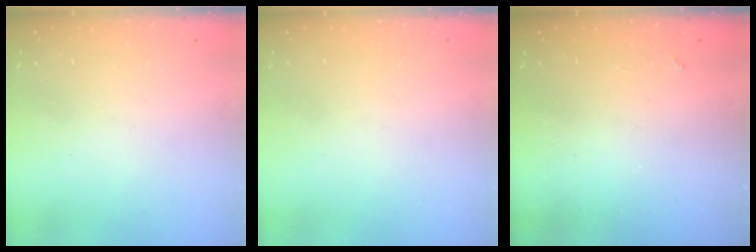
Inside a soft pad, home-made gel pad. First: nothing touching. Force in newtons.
{"total": 0.0}
{"total": 3.6, "press": 3.6, "slide": 0.5}